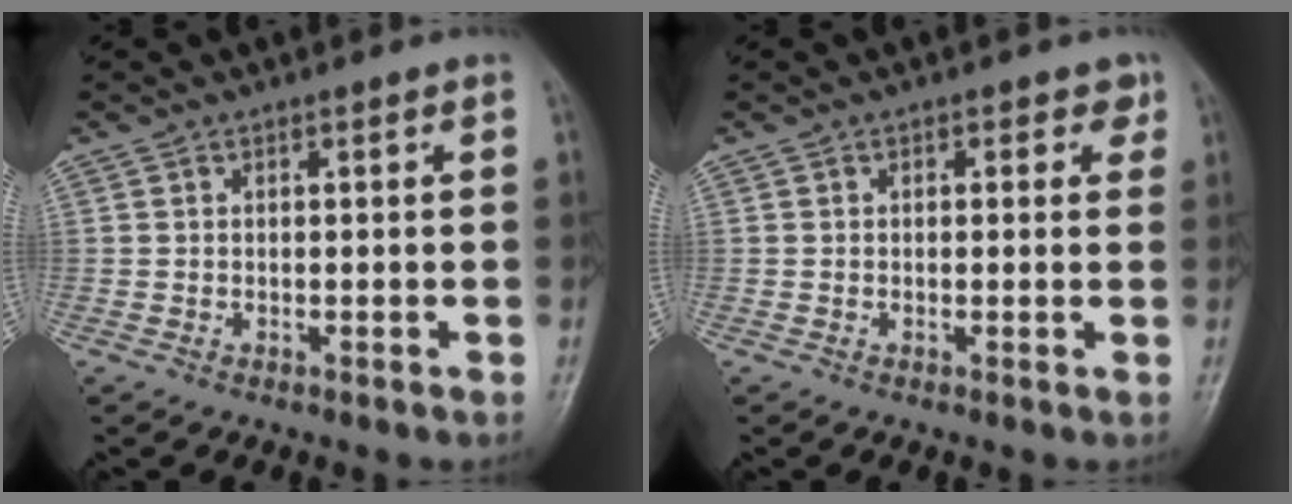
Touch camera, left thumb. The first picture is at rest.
{"total": 2.4, "force": [1.0, 1.6, 1.5], "torque": [0.007, 0.001, 0.005]}